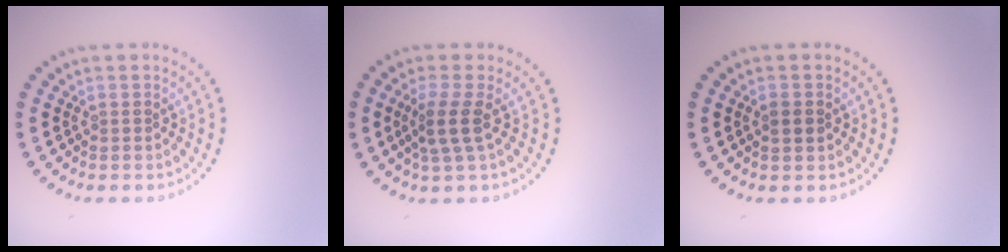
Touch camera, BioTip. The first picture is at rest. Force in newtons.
{"total": 2.5, "press": 1.9, "slide": 1.5}
{"total": 1.2, "press": 1.2, "slide": 0.0}